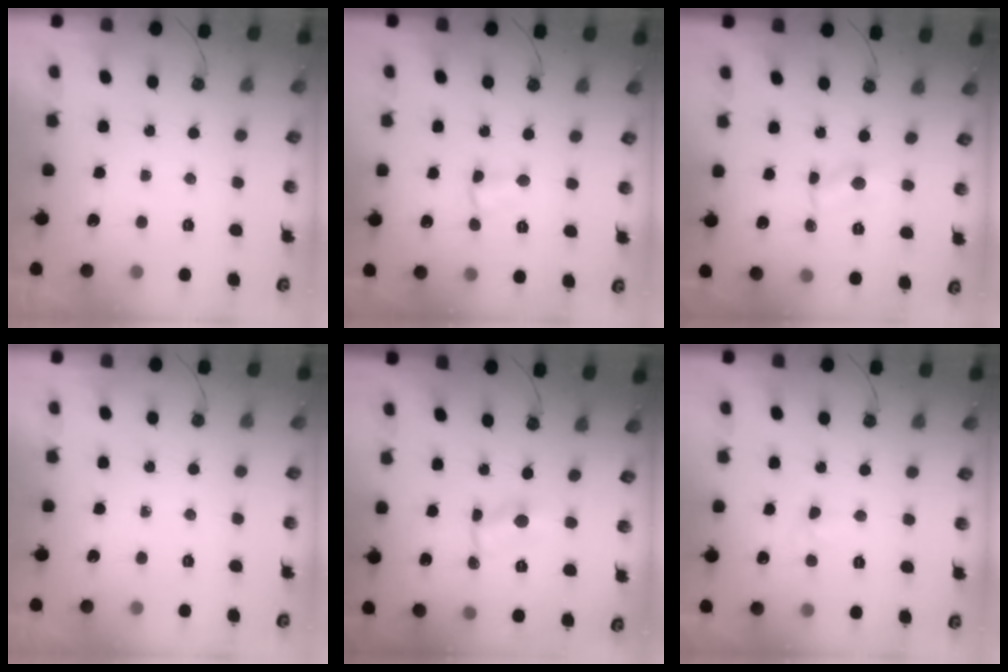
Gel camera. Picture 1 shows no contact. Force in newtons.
{"total": 2.7, "press": 2.7, "slide": 0.5}
{"total": 1.8, "press": 1.8, "slide": 0.2}
{"total": 0.0}
{"total": 0.9, "press": 0.8, "slide": 0.2}
{"total": 4.6, "press": 4.6, "slide": 0.7}